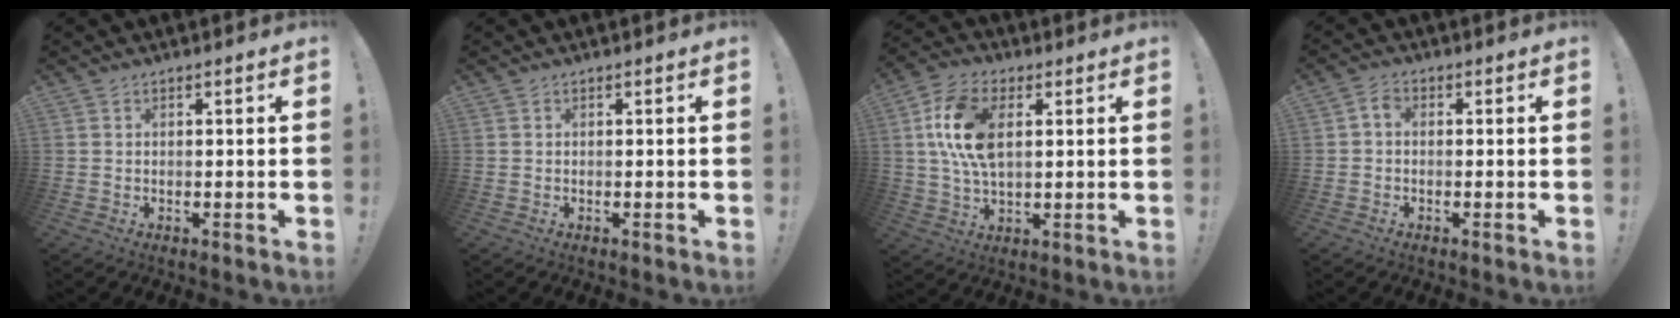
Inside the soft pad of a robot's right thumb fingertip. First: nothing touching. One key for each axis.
{"total": 0.0}
{"total": 14.2, "fx": 3.3, "fy": 8.4, "fz": 11.0, "tx": -0.214, "ty": 0.005, "tz": 0.062}
{"total": 2.3, "fx": -0.5, "fy": 1.5, "fz": 1.7, "tx": -0.033, "ty": 0.008, "tz": -0.009}